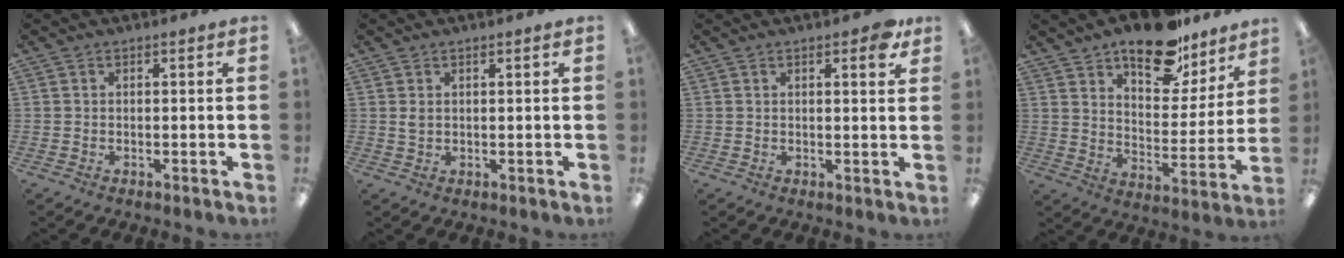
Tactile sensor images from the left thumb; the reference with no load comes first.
{"total": 1.0, "force": [0.5, 0.5, 0.7], "torque": [-0.016, 0.003, 0.008]}
{"total": 3.6, "force": [2.2, 1.3, 2.6], "torque": [-0.033, -0.006, 0.033]}
{"total": 17.7, "force": [13.4, 7.8, 8.5], "torque": [-0.123, -0.084, 0.231]}